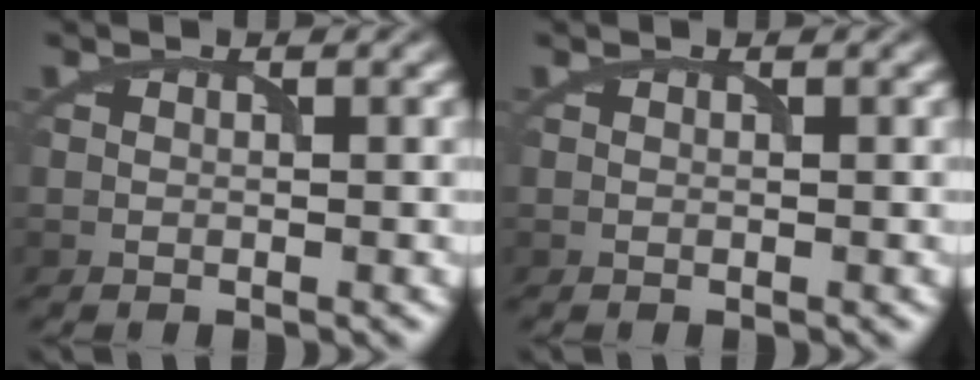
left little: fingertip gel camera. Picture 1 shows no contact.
{"total": 0.0}